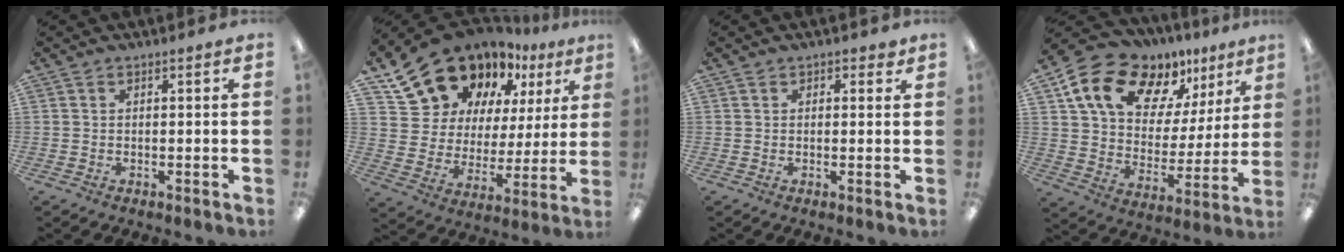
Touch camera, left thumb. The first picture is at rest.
{"total": 18.5, "force": [14.8, 9.9, 5.1], "torque": [-0.112, -0.103, 0.273]}
{"total": 1.3, "force": [0.8, 0.9, 0.4], "torque": [0.000, -0.001, 0.013]}
{"total": 16.5, "force": [12.2, 8.6, 7.0], "torque": [-0.147, -0.076, 0.221]}